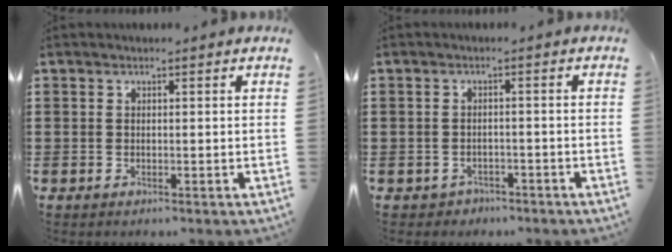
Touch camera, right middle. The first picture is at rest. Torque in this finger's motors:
{"motor_torque": [-0.34, 0.19, -0.02, -0.01]}